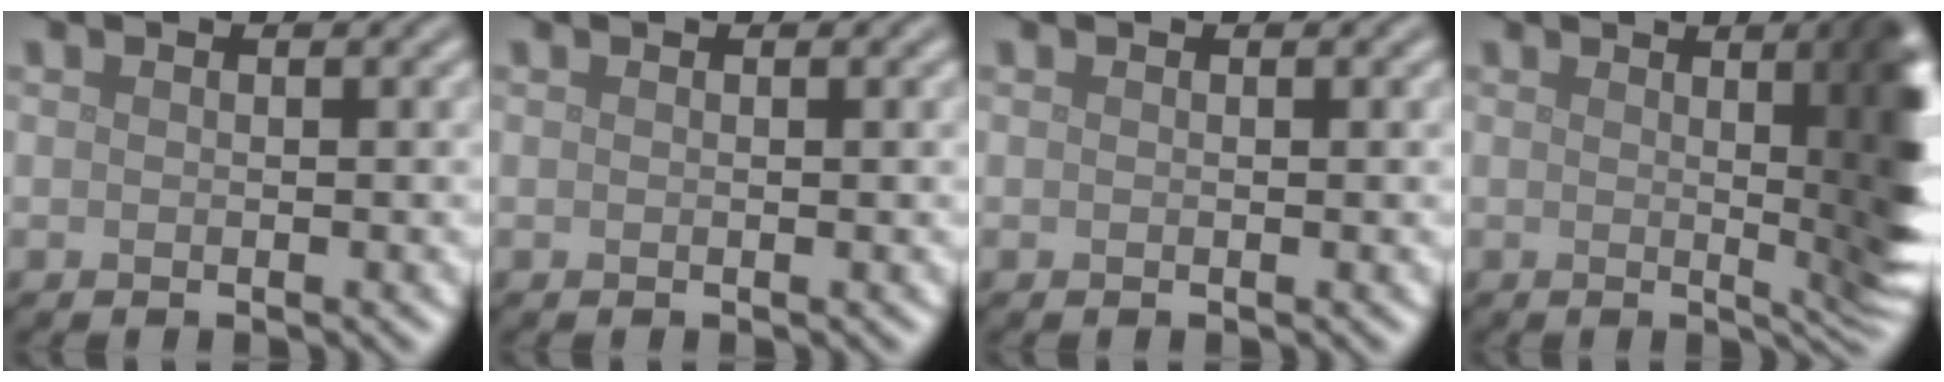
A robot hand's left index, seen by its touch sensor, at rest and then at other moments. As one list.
[{"total": 0.0}, {"total": 0.0}, {"total": 9.9, "force": [1.5, 2.8, 9.4], "torque": [-0.075, 0.013, 0.013]}]